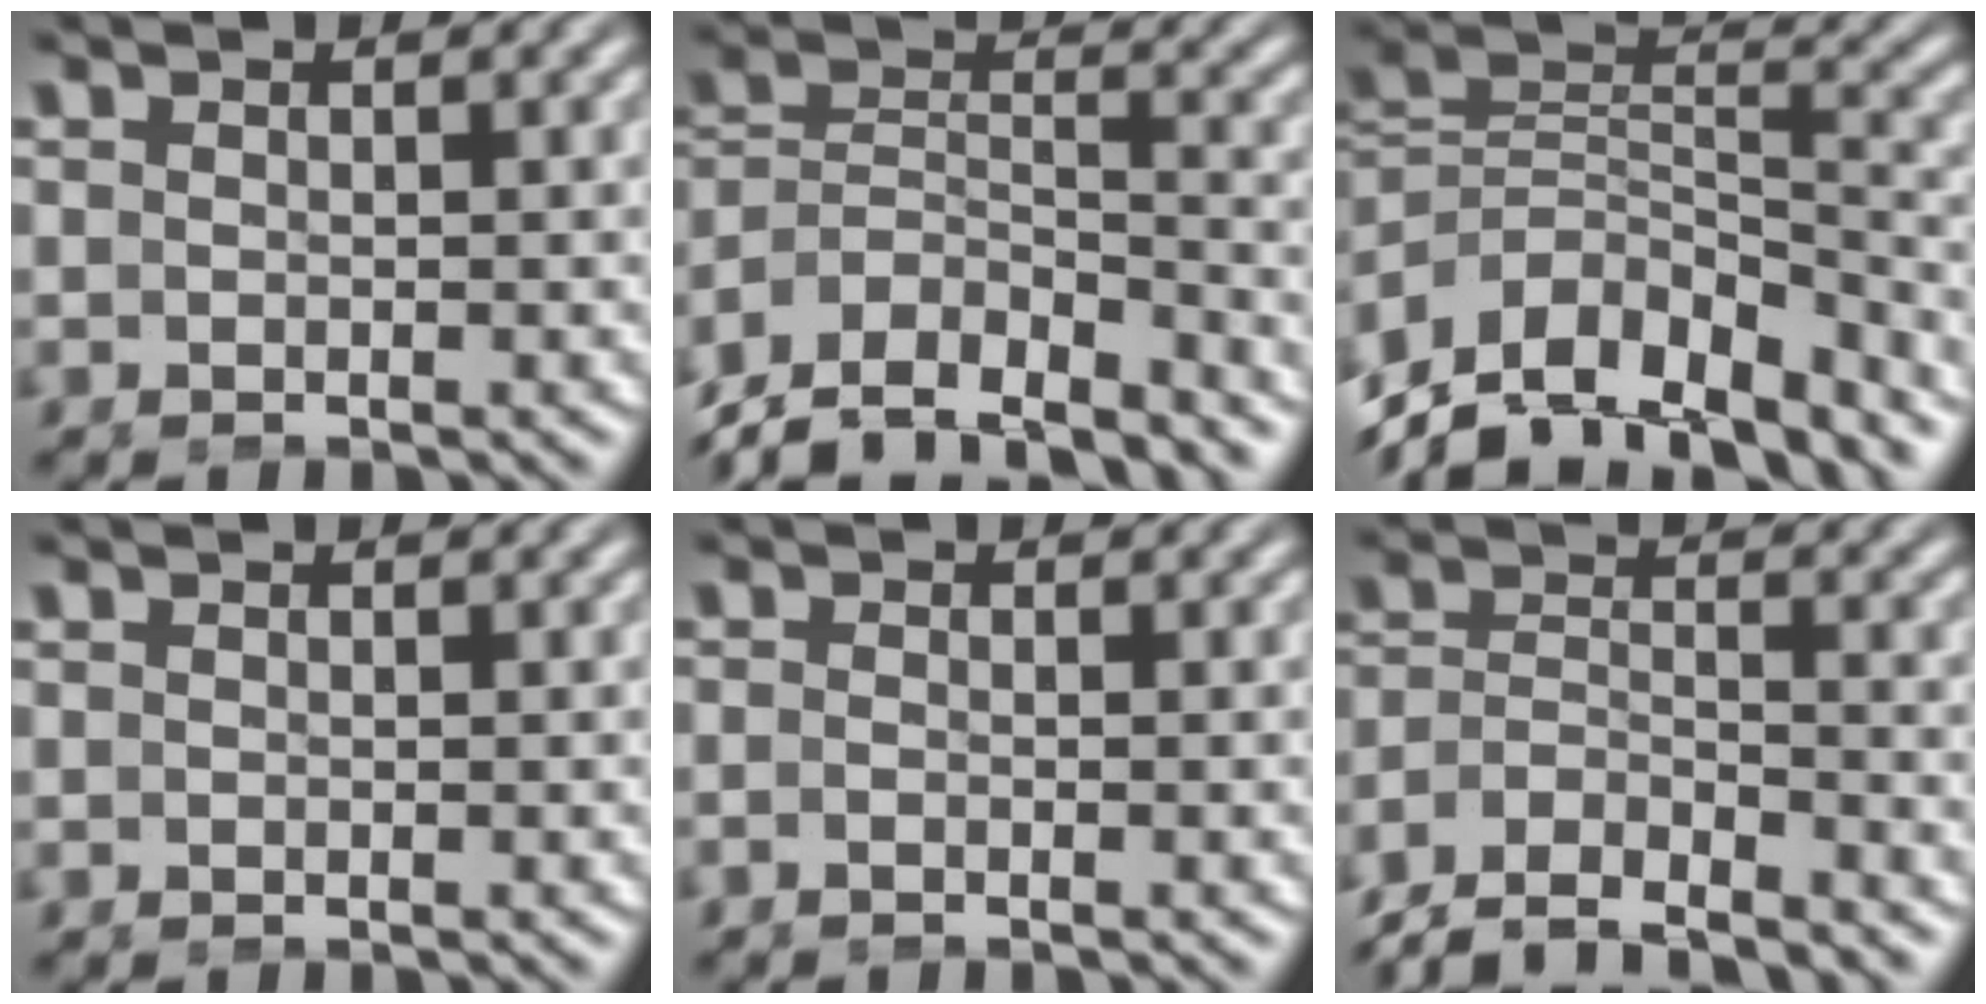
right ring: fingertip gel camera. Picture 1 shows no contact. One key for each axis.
{"total": 12.2, "fx": -7.6, "fy": 8.5, "fz": 4.4, "tx": -0.127, "ty": -0.063, "tz": -0.119}
{"total": 13.3, "fx": -6.3, "fy": 8.6, "fz": 7.9, "tx": -0.160, "ty": -0.041, "tz": -0.090}
{"total": 0.0}
{"total": 1.9, "fx": -1.7, "fy": 0.5, "fz": 0.7, "tx": -0.013, "ty": -0.001, "tz": -0.031}
{"total": 9.1, "fx": -5.7, "fy": 6.5, "fz": 2.9, "tx": -0.083, "ty": -0.034, "tz": -0.101}